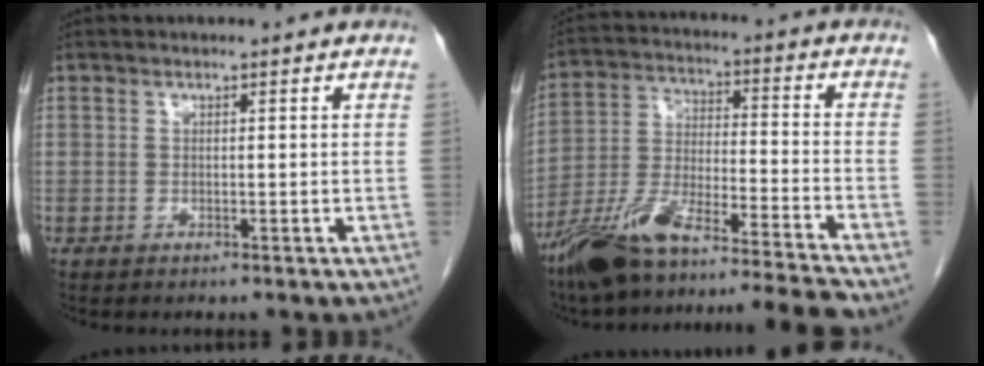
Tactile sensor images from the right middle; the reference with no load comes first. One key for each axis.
{"total": 17.7, "fx": -15.2, "fy": -0.7, "fz": 9.1, "tx": -0.189, "ty": -0.007, "tz": -0.271}